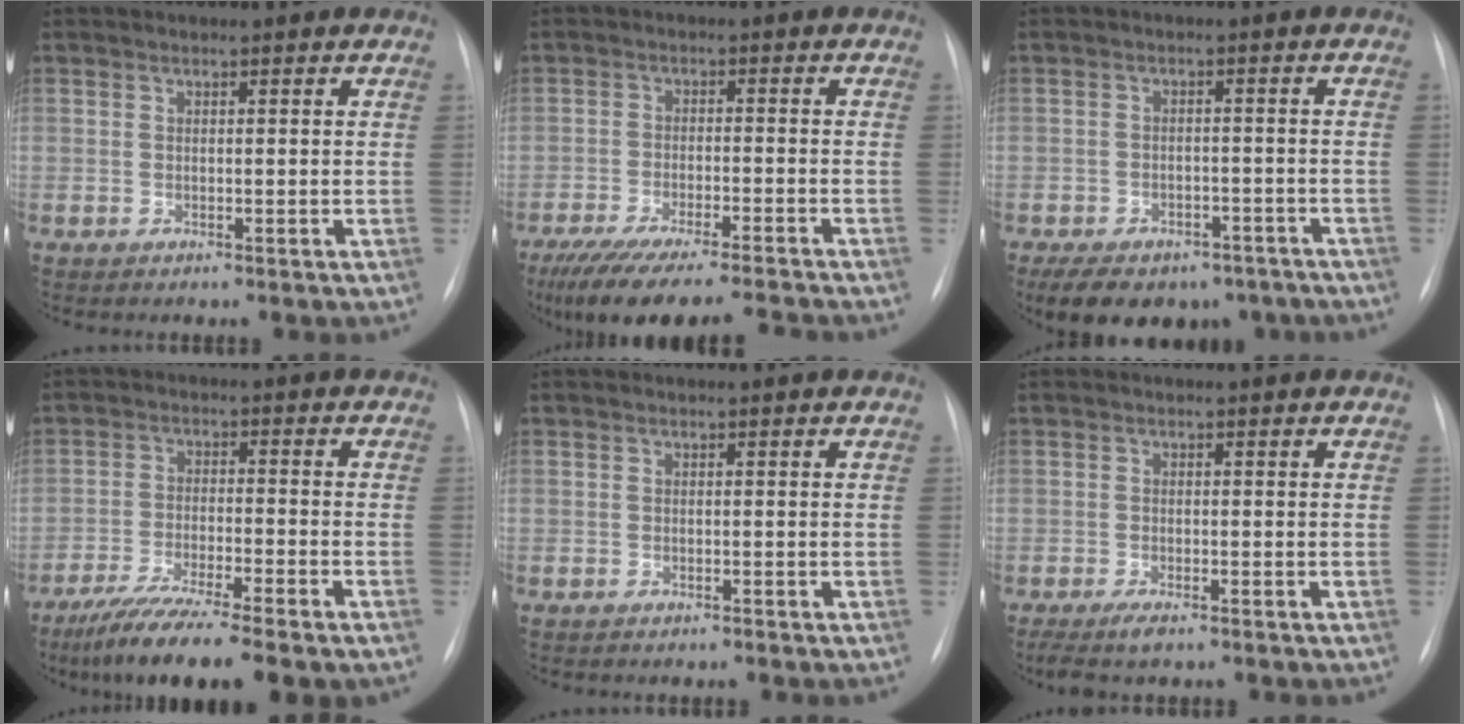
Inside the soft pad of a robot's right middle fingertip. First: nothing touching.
{"total": 16.4, "force": [-14.4, 1.1, 7.8], "torque": [-0.130, -0.032, -0.215]}
{"total": 14.6, "force": [-10.3, 8.1, 6.4], "torque": [-0.122, 0.001, -0.129]}
{"total": 10.3, "force": [-7.8, 0.4, 6.7], "torque": [-0.117, -0.031, -0.128]}
{"total": 0.0}
{"total": 3.1, "force": [-2.2, 0.7, 2.1], "torque": [-0.043, -0.009, -0.036]}